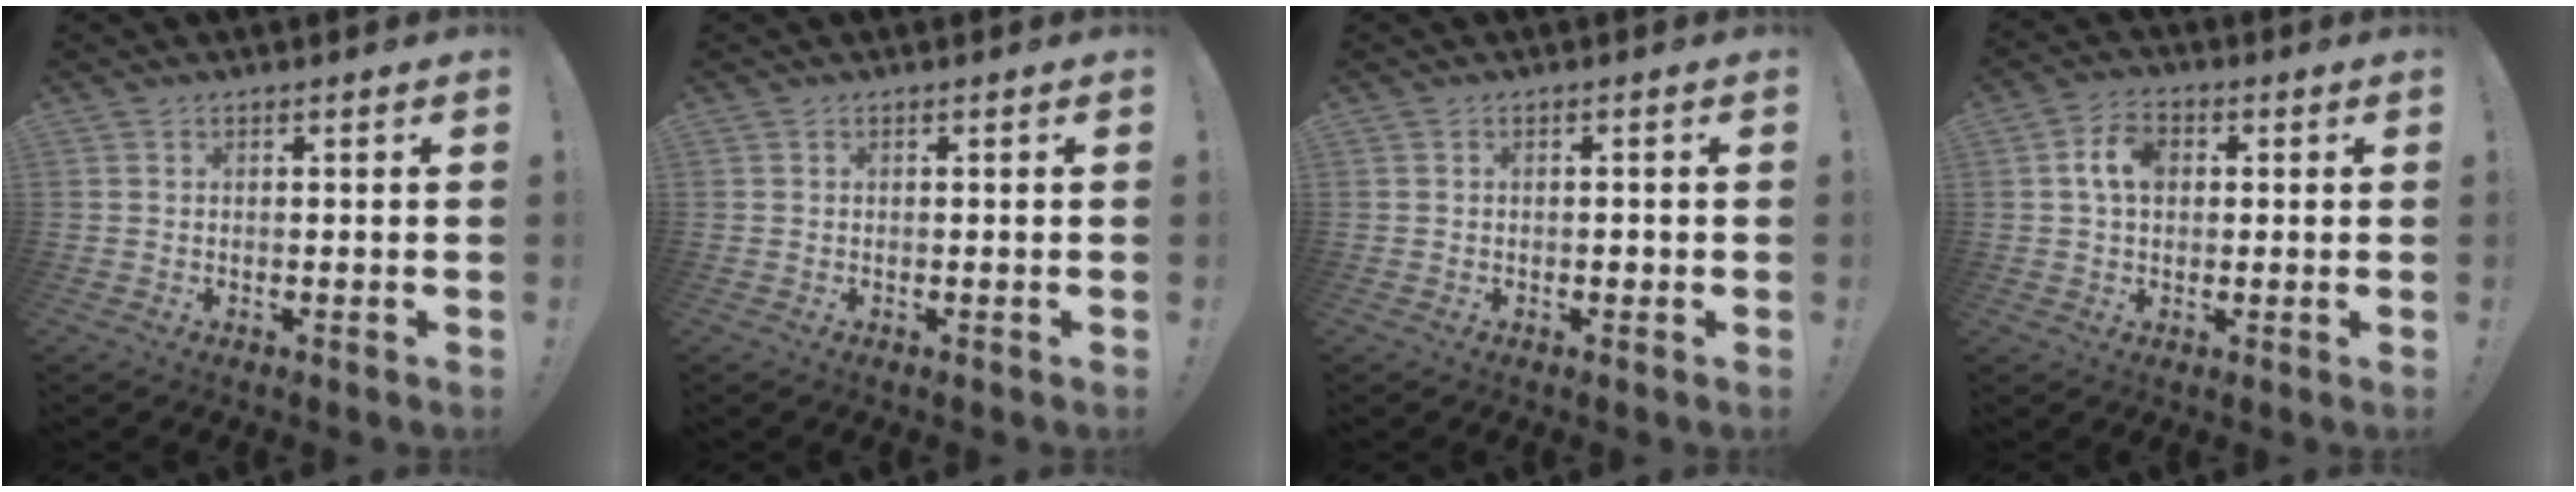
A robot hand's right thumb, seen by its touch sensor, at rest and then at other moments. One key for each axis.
{"total": 0.0}
{"total": 1.0, "fx": -0.6, "fy": 0.7, "fz": 0.5, "tx": -0.013, "ty": 0.004, "tz": -0.010}
{"total": 7.7, "fx": 1.5, "fy": 5.3, "fz": 5.5, "tx": -0.098, "ty": 0.016, "tz": 0.030}